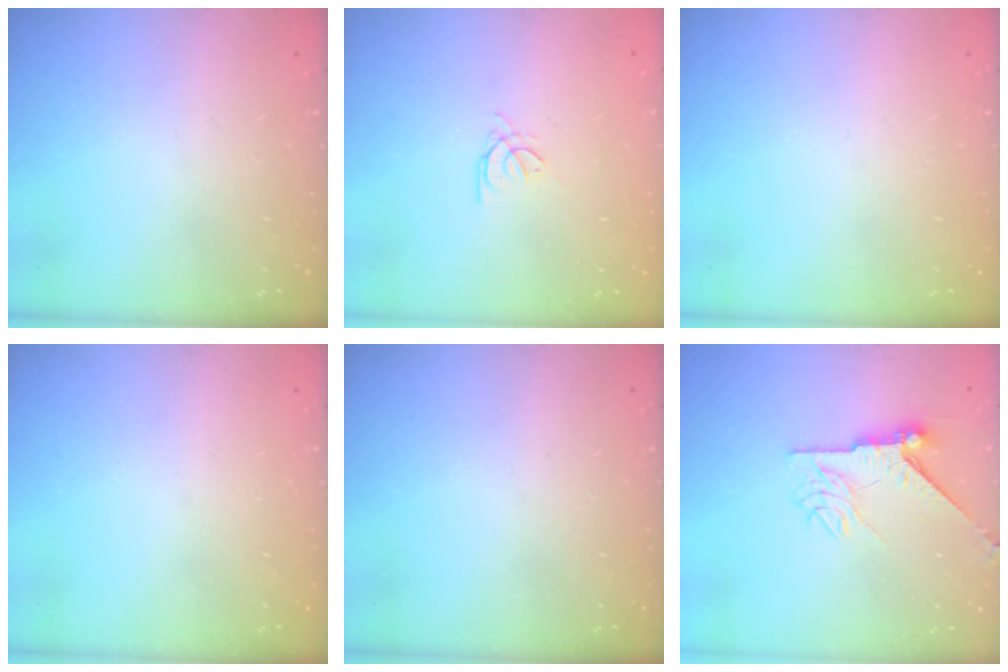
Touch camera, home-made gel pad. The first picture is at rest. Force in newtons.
{"total": 1.2, "press": 1.1, "slide": 0.4}
{"total": 0.0}
{"total": 0.0}
{"total": 0.0}
{"total": 8.1, "press": 8.1, "slide": 0.5}